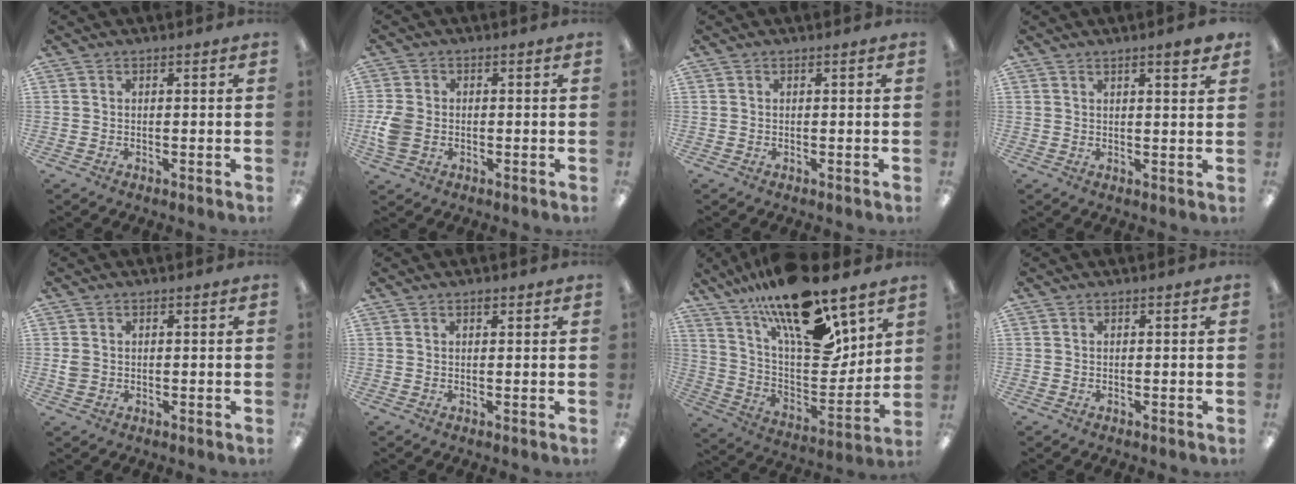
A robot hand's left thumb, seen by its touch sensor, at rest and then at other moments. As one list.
[{"total": 6.2, "force": [-1.1, 4.8, 3.7], "torque": [-0.072, 0.004, -0.019]}, {"total": 0.0}, {"total": 3.5, "force": [2.5, 0.4, 2.3], "torque": [-0.026, -0.011, 0.038]}, {"total": 2.2, "force": [0.0, 1.9, 1.0], "torque": [-0.010, 0.002, -0.002]}, {"total": 1.3, "force": [0.9, 0.7, 0.7], "torque": [0.002, -0.005, 0.012]}, {"total": 22.3, "force": [16.3, 7.2, 13.5], "torque": [-0.244, -0.105, 0.277]}, {"total": 0.0}]